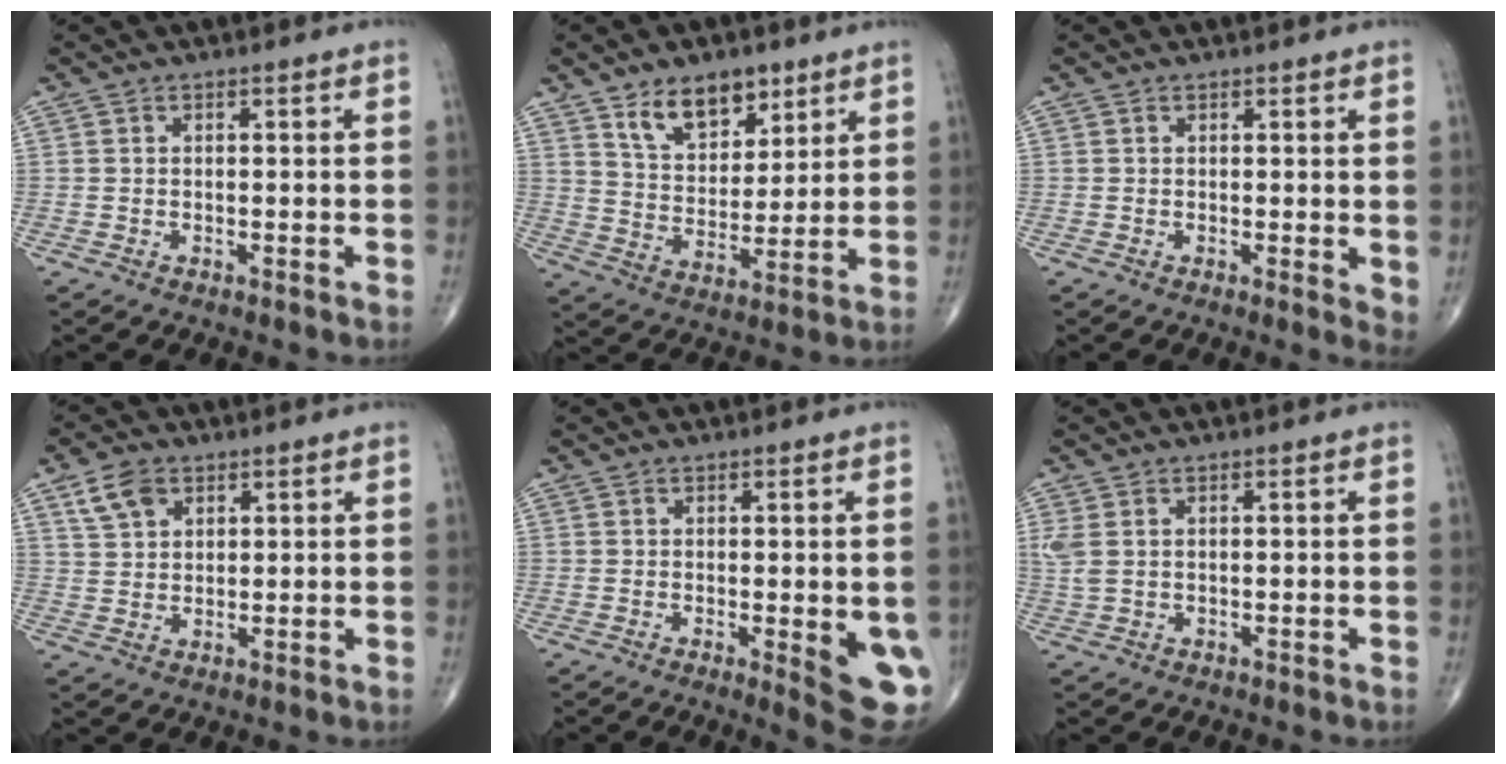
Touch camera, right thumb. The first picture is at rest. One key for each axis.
{"total": 11.7, "fx": 7.2, "fy": 6.7, "fz": 6.3, "tx": -0.073, "ty": -0.047, "tz": 0.132}
{"total": 2.6, "fx": 0.7, "fy": 1.0, "fz": 2.3, "tx": -0.033, "ty": -0.010, "tz": 0.009}
{"total": 5.8, "fx": 3.1, "fy": 3.8, "fz": 3.1, "tx": -0.045, "ty": -0.009, "tz": 0.062}
{"total": 8.6, "fx": -1.5, "fy": 2.4, "fz": 8.1, "tx": -0.088, "ty": -0.018, "tz": -0.013}
{"total": 2.8, "fx": 0.8, "fy": 1.6, "fz": 2.2, "tx": -0.071, "ty": 0.010, "tz": 0.023}